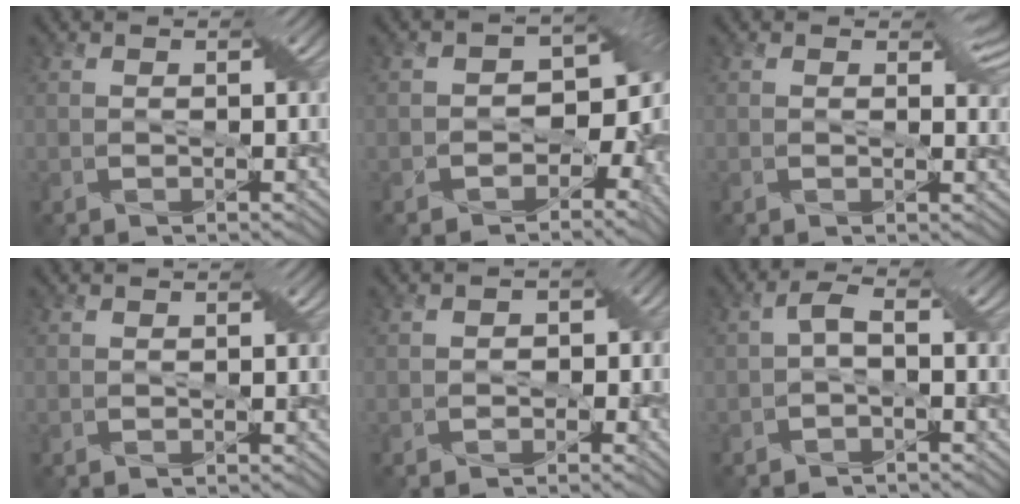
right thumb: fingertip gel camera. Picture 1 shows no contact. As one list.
[{"total": 11.1, "force": [-1.6, 8.0, 7.4], "torque": [-0.113, -0.018, -0.014]}, {"total": 1.4, "force": [1.1, 0.5, 0.6], "torque": [-0.009, 0.006, 0.011]}, {"total": 0.0}, {"total": 3.0, "force": [-1.0, 2.6, 1.1], "torque": [-0.009, 0.005, -0.022]}, {"total": 1.4, "force": [-0.6, -0.1, 1.3], "torque": [-0.043, 0.006, -0.013]}]